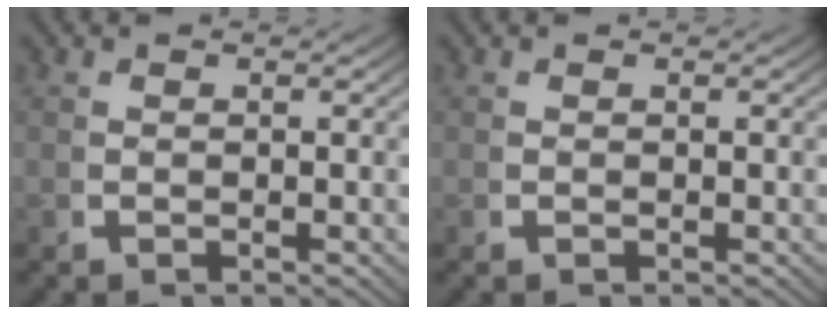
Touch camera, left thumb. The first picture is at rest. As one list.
[{"total": 0.0}]